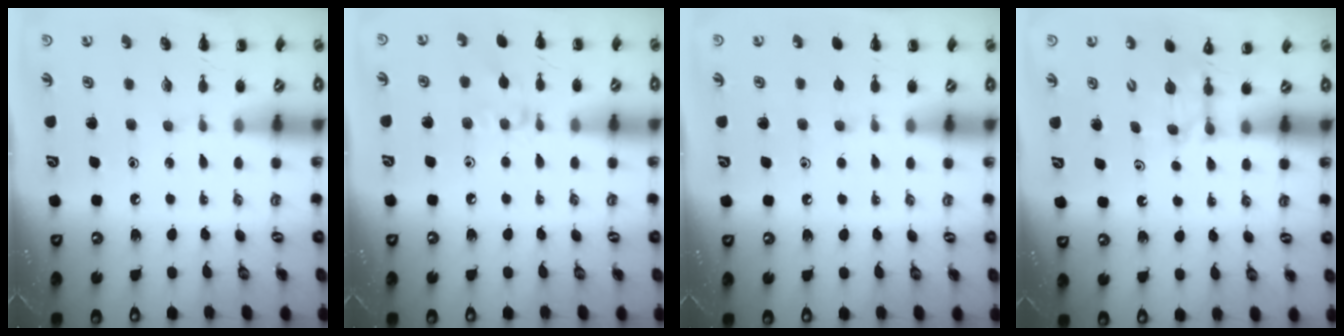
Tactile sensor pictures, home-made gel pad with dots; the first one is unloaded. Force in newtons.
{"total": 7.2, "press": 7.1, "slide": 1.5}
{"total": 1.5, "press": 1.3, "slide": 0.7}
{"total": 3.7, "press": 3.6, "slide": 1.0}